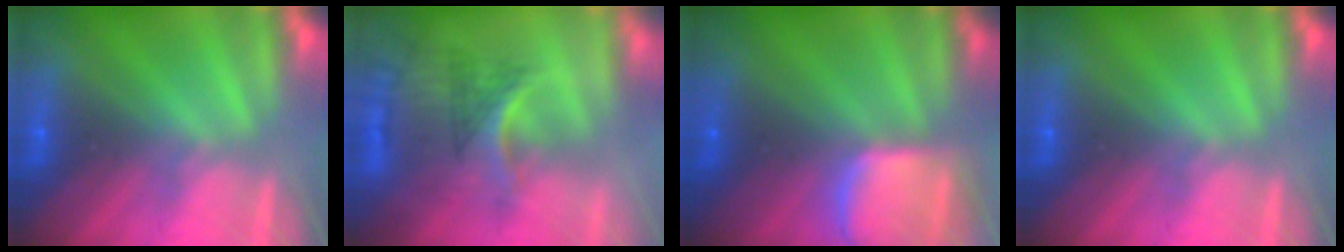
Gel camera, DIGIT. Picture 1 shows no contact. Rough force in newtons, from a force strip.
{"total": 2.9}
{"total": 6.5}
{"total": 0.0}